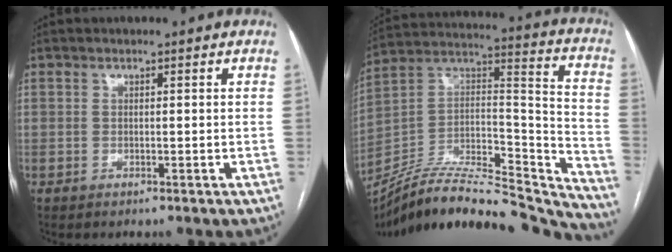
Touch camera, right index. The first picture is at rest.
{"total": 30.6, "force": [-28.0, 5.6, 10.8], "torque": [-0.141, 0.019, -0.428]}